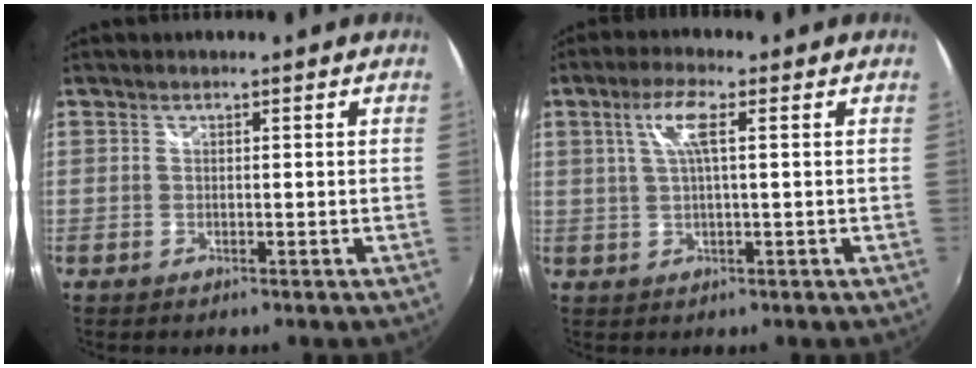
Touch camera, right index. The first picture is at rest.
{"total": 5.3, "force": [1.5, 0.6, 5.0], "torque": [-0.101, 0.006, 0.031]}